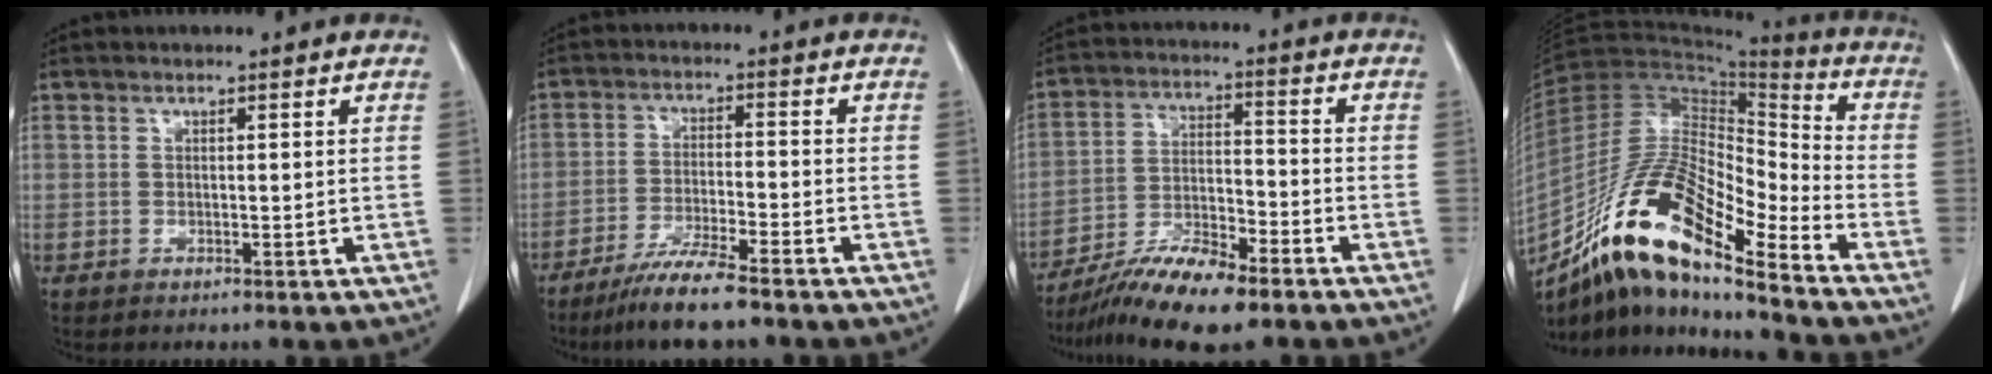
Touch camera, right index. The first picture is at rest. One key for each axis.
{"total": 7.7, "fx": -6.2, "fy": 0.0, "fz": 4.6, "tx": -0.086, "ty": -0.023, "tz": -0.114}
{"total": 11.4, "fx": -8.8, "fy": 1.9, "fz": 7.1, "tx": -0.126, "ty": -0.011, "tz": -0.156}
{"total": 19.5, "fx": -13.0, "fy": 3.8, "fz": 14.0, "tx": -0.274, "ty": 0.002, "tz": -0.231}